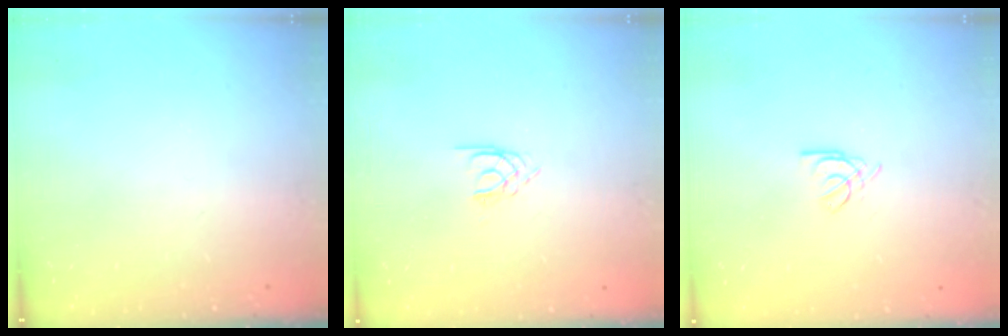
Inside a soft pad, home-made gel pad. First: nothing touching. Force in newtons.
{"total": 1.9, "press": 1.9, "slide": 0.2}
{"total": 2.3, "press": 2.3, "slide": 0.5}